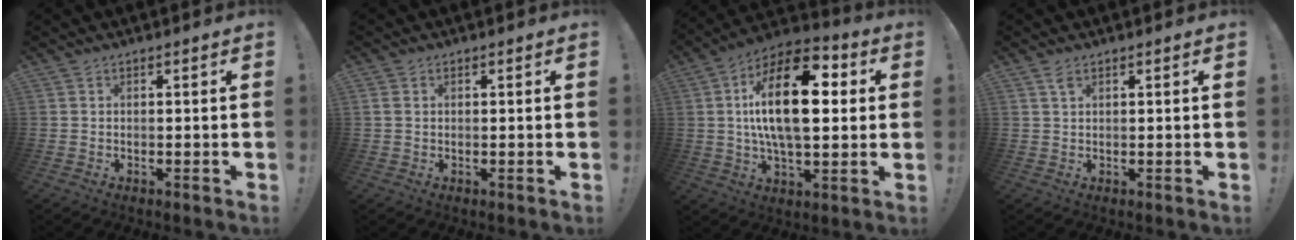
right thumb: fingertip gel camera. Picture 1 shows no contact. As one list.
[{"total": 1.6, "force": [0.6, 1.2, 0.9], "torque": [-0.012, 0.000, 0.012]}, {"total": 23.1, "force": [3.8, 10.4, 20.3], "torque": [-0.360, -0.002, 0.051]}, {"total": 2.2, "force": [1.3, 0.9, 1.6], "torque": [-0.029, -0.002, 0.023]}]